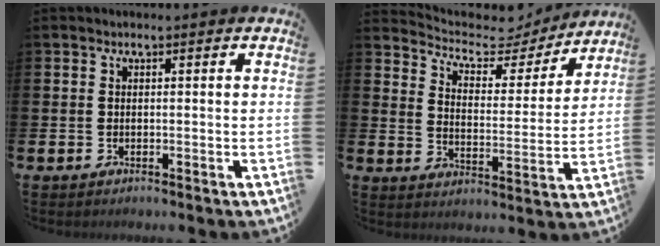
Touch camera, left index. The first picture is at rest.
{"total": 5.8, "force": [5.2, 2.3, 1.2], "torque": [-0.050, -0.045, 0.082]}